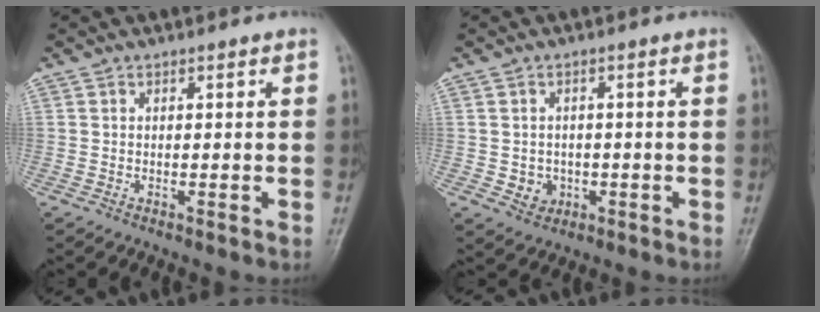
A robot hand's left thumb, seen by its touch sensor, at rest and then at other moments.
{"total": 3.5, "force": [-0.7, 3.1, 1.3], "torque": [-0.005, 0.003, -0.003]}